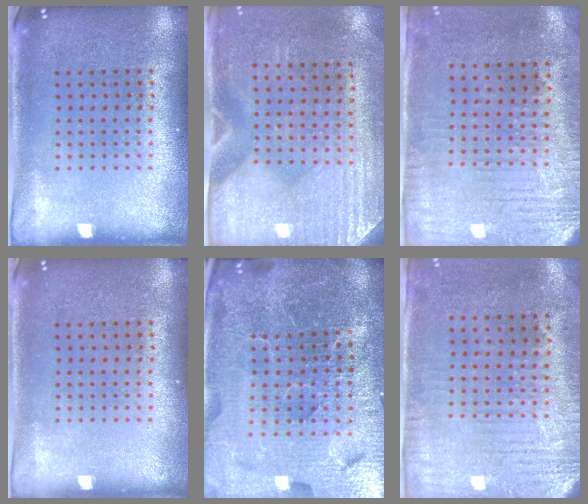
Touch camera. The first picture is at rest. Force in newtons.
{"total": 3.0, "press": 2.6, "slide": 1.5}
{"total": 3.0, "press": 2.5, "slide": 1.7}
{"total": 0.0}
{"total": 6.5, "press": 5.8, "slide": 3.0}
{"total": 3.0, "press": 2.5, "slide": 1.7}